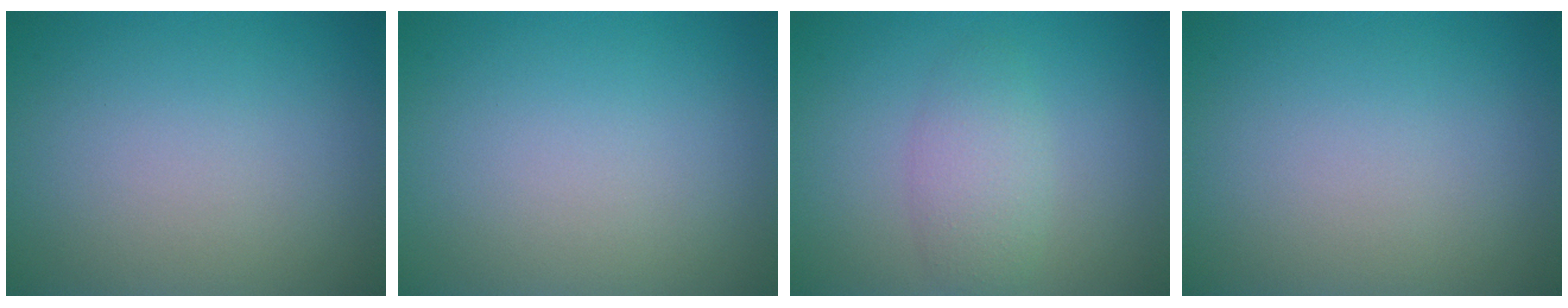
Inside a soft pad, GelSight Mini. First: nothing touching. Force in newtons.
{"total": 0.0}
{"total": 2.7, "press": 2.7, "slide": 0.1}
{"total": 0.0}